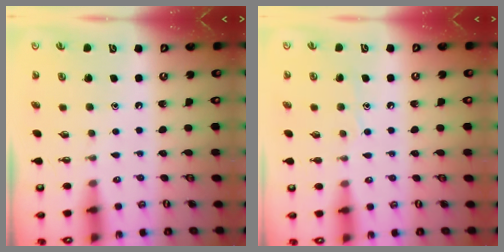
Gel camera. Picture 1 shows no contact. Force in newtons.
{"total": 7.7, "press": 7.6, "slide": 0.5}